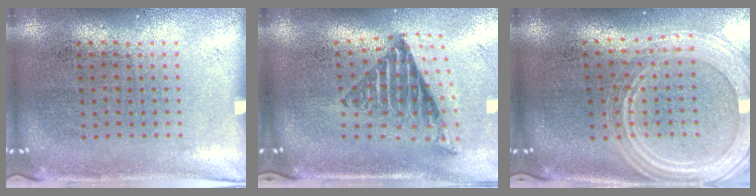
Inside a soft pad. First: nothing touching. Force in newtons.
{"total": 1.6, "press": 1.3, "slide": 1.0}
{"total": 2.3, "press": 2.0, "slide": 1.0}